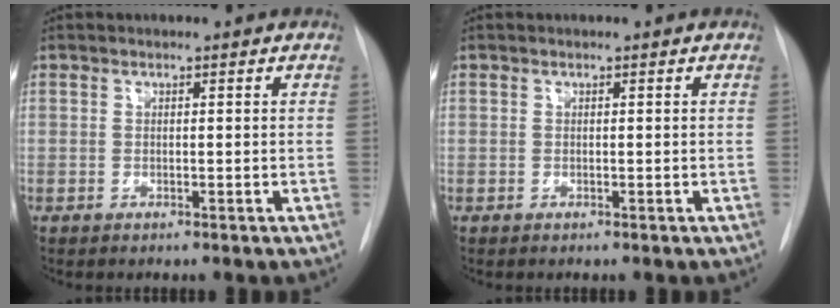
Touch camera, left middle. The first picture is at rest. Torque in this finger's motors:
{"motor_torque": [0.00, 0.00, 0.00, 0.01]}